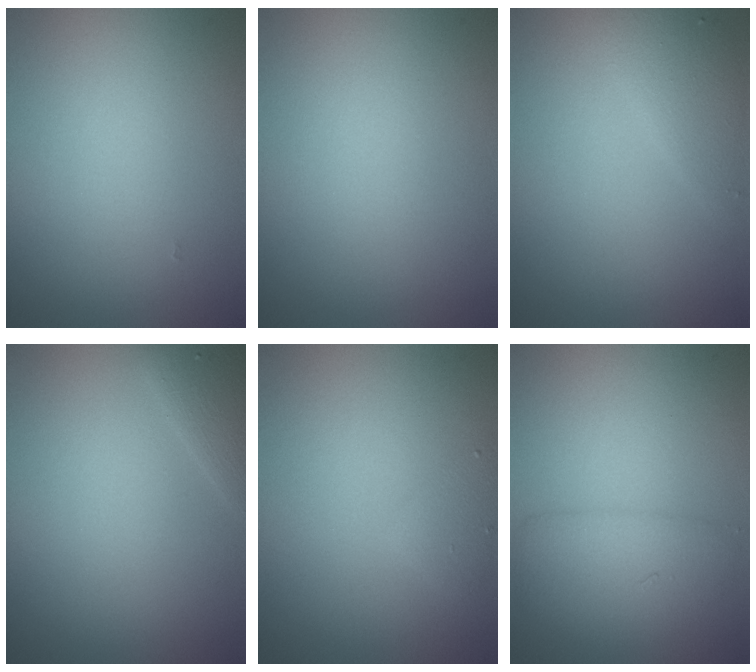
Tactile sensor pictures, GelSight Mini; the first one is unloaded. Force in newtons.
{"total": 0.0}
{"total": 2.0, "press": 2.0, "slide": 0.1}
{"total": 1.9, "press": 1.9, "slide": 0.1}
{"total": 1.4, "press": 1.4, "slide": 0.1}
{"total": 3.0, "press": 3.0, "slide": 0.1}